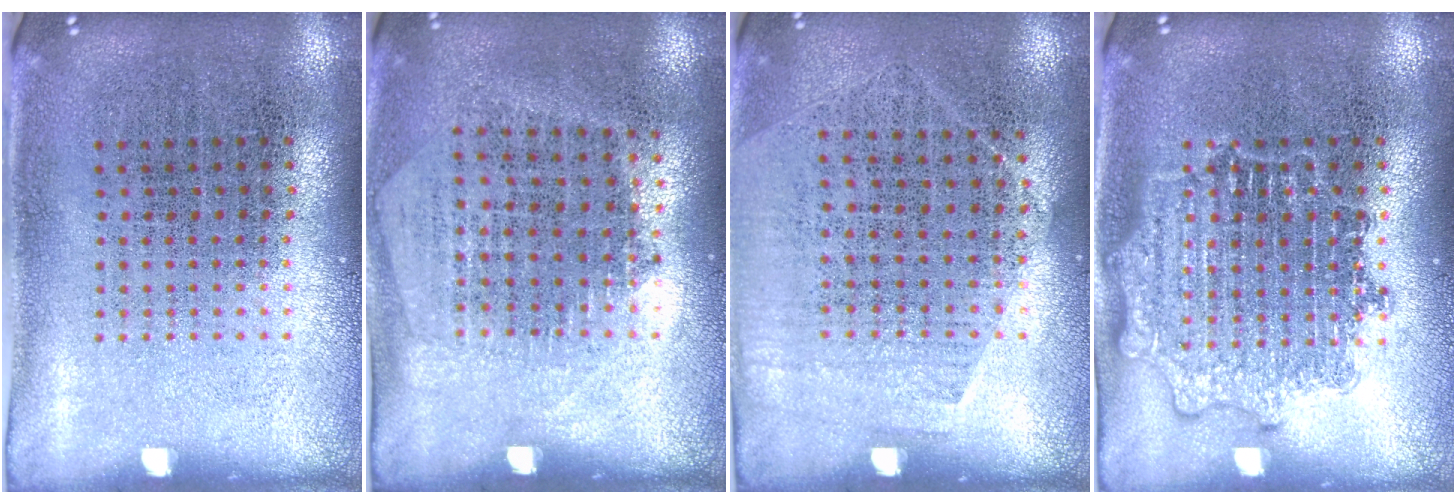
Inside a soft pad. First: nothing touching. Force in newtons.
{"total": 1.2, "press": 1.0, "slide": 0.6}
{"total": 1.3, "press": 1.0, "slide": 0.7}
{"total": 2.8, "press": 2.8, "slide": 0.5}